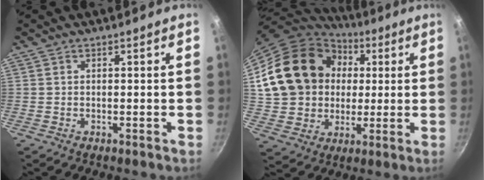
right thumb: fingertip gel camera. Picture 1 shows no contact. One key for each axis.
{"total": 22.9, "fx": 4.6, "fy": 18.8, "fz": 12.3, "tx": -0.207, "ty": 0.028, "tz": 0.093}